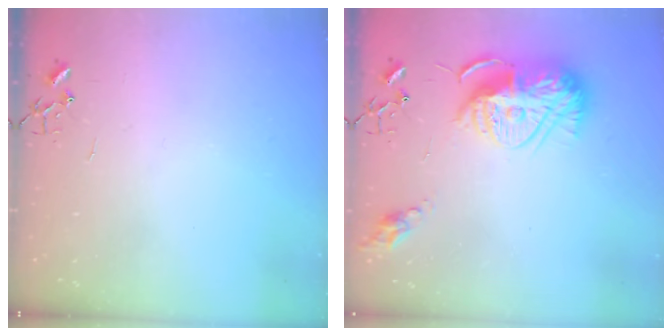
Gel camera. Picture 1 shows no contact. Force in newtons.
{"total": 15.8, "press": 15.8, "slide": 1.4}